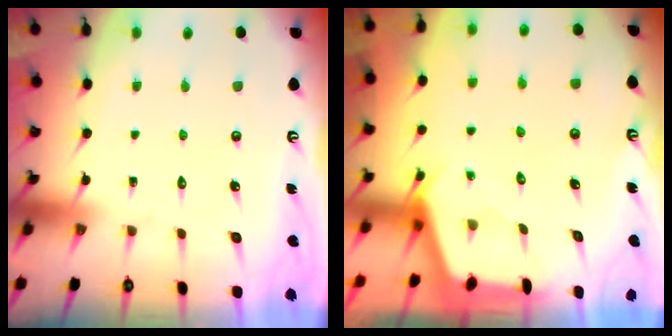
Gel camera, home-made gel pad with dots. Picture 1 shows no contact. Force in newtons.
{"total": 2.4, "press": 2.4, "slide": 0.2}